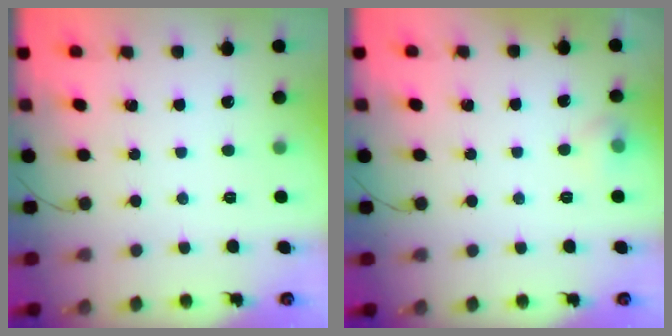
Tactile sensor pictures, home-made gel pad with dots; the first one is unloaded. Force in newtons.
{"total": 5.3, "press": 5.0, "slide": 1.8}